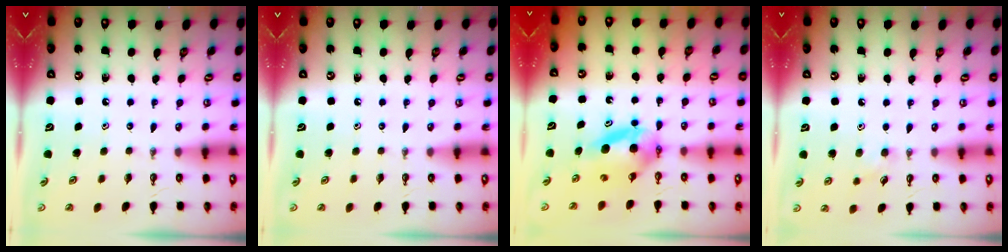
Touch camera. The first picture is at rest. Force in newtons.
{"total": 0.0}
{"total": 7.3, "press": 5.4, "slide": 4.9}
{"total": 5.8, "press": 5.6, "slide": 1.4}